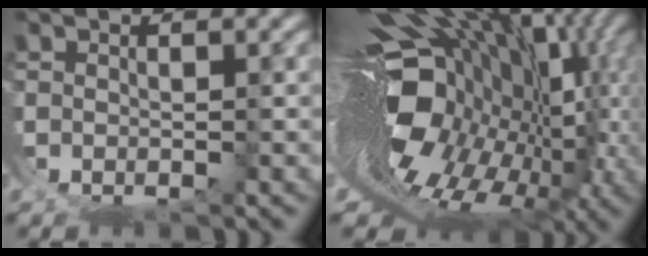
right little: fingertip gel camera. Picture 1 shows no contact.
{"total": 25.4, "force": [-2.6, 15.9, 19.6], "torque": [-0.276, -0.030, -0.036]}